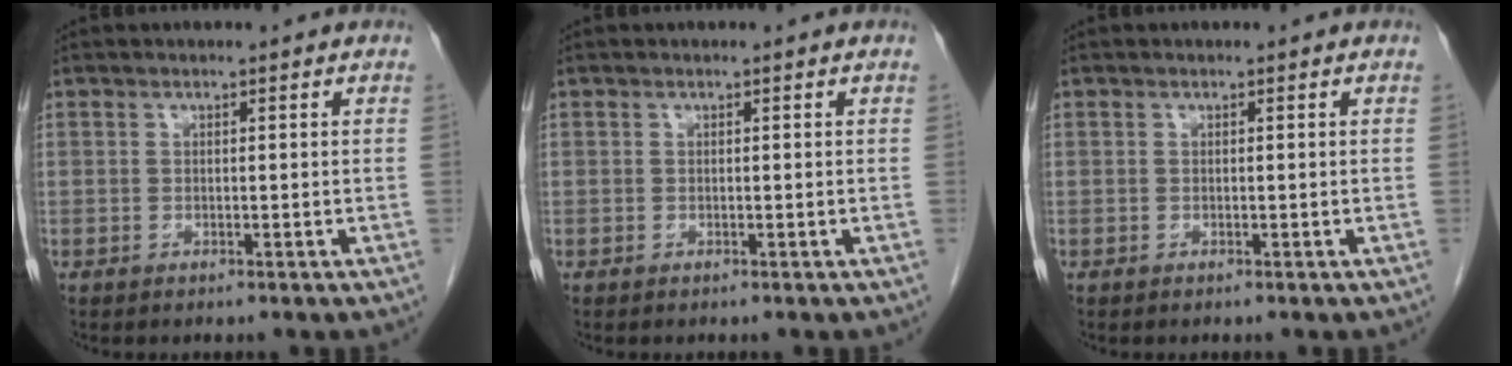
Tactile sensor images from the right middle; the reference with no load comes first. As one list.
[{"total": 0.0}, {"total": 0.0}]